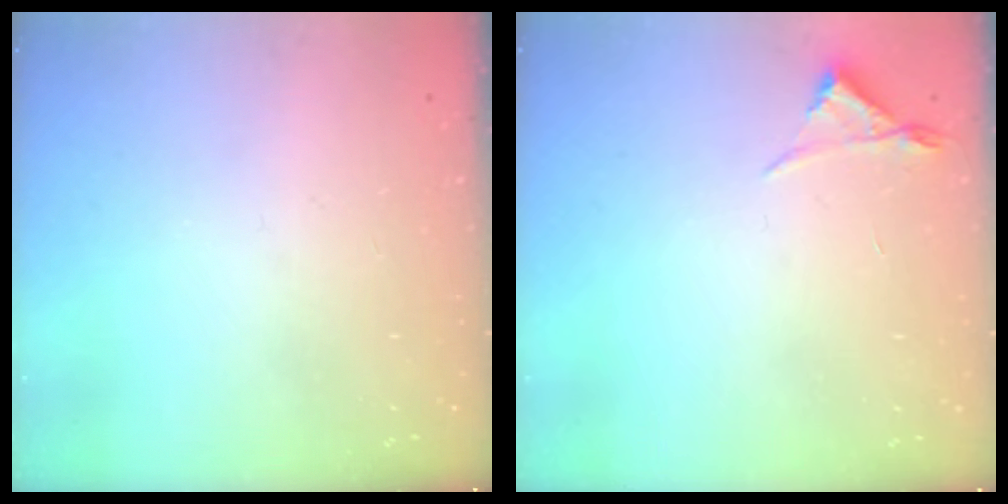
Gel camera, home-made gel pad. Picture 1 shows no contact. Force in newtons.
{"total": 3.0, "press": 2.9, "slide": 0.5}